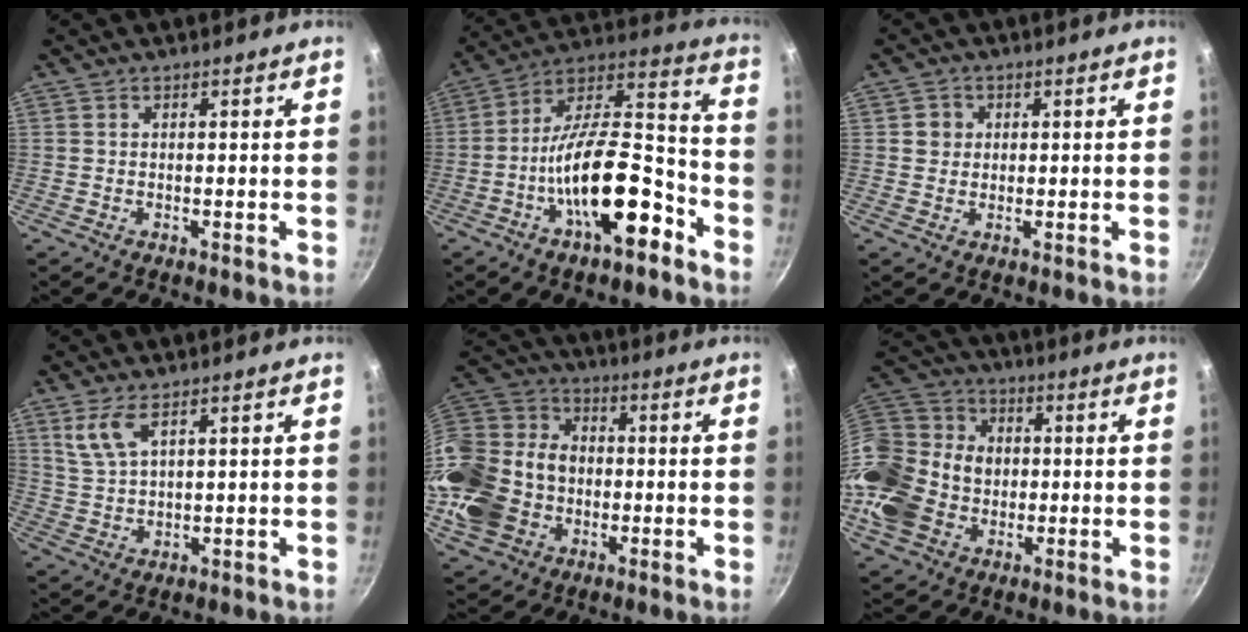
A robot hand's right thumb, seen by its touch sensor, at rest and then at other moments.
{"total": 20.9, "force": [-8.9, 8.6, 16.8], "torque": [-0.244, 0.074, -0.155]}
{"total": 2.8, "force": [0.5, 2.6, 0.7], "torque": [0.003, 0.006, 0.005]}
{"total": 5.7, "force": [3.3, 2.2, 4.2], "torque": [-0.085, -0.021, 0.073]}
{"total": 22.7, "force": [-3.6, 18.2, 13.2], "torque": [-0.268, 0.048, -0.055]}
{"total": 21.5, "force": [-2.3, 17.6, 12.2], "torque": [-0.244, 0.043, -0.037]}